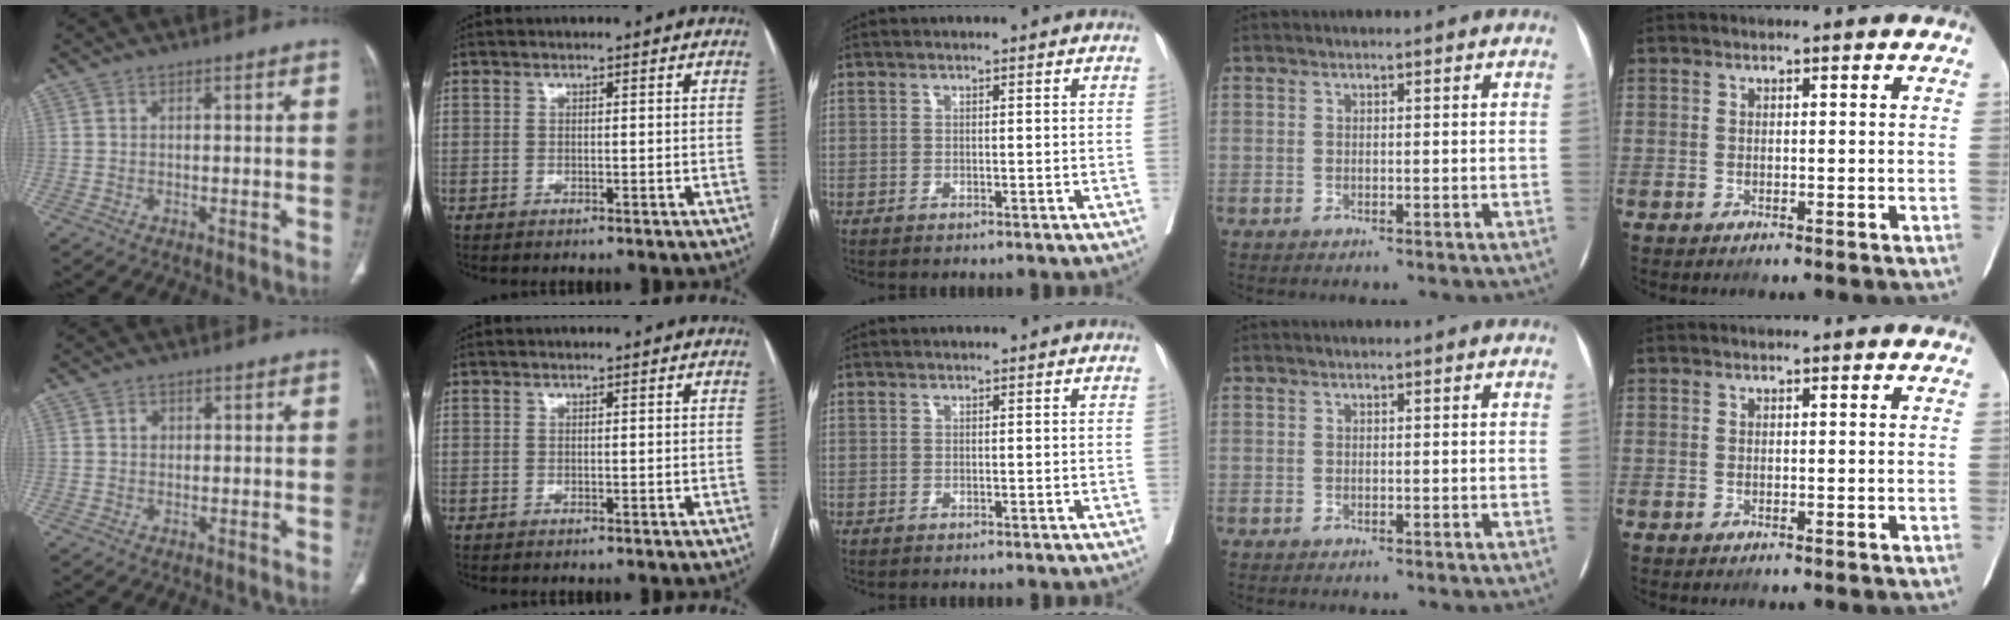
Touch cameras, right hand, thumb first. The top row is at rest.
{"thumb": {"total": 1.1, "force": [0.2, 1.0, 0.5], "torque": [-0.003, 0.003, 0.001]}}